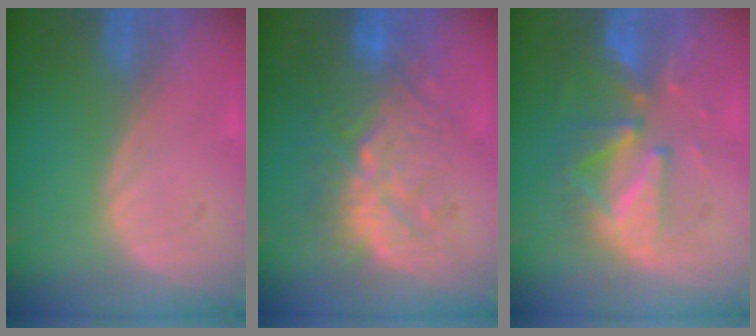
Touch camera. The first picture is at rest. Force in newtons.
{"total": 9.9, "press": 9.5, "slide": 2.5}
{"total": 9.8, "press": 8.6, "slide": 4.7}